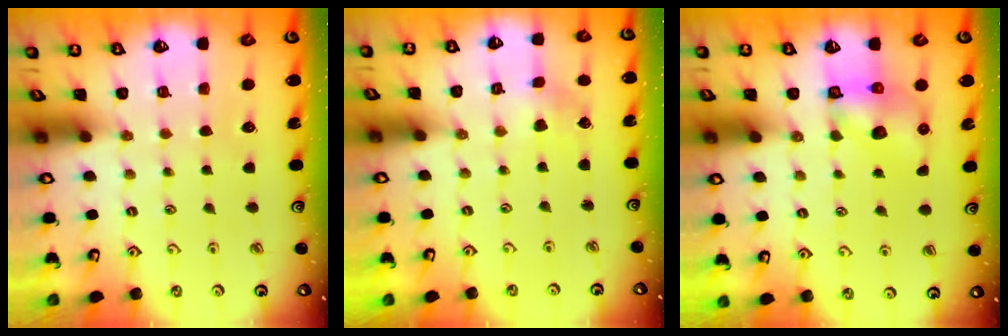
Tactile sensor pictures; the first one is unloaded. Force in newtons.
{"total": 1.7, "press": 1.6, "slide": 0.2}
{"total": 6.6, "press": 6.6, "slide": 0.8}